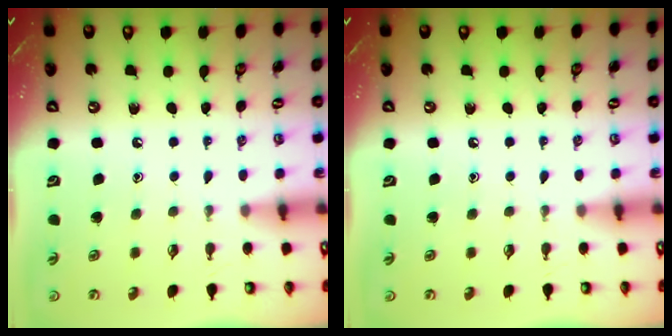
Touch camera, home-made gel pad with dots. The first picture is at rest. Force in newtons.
{"total": 0.0}